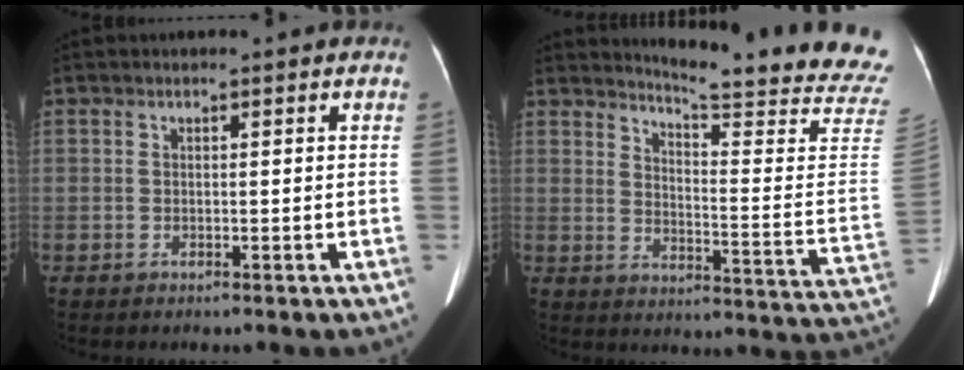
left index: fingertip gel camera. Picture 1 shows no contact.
{"total": 22.8, "force": [21.3, -0.6, 8.0], "torque": [-0.115, -0.147, 0.243]}